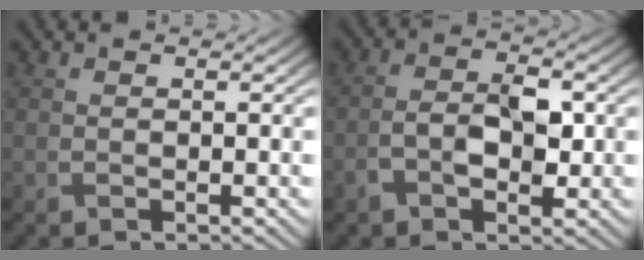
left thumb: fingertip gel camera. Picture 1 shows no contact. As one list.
[{"total": 5.0, "force": [-1.2, 2.5, 4.1], "torque": [-0.085, 0.006, -0.026]}]